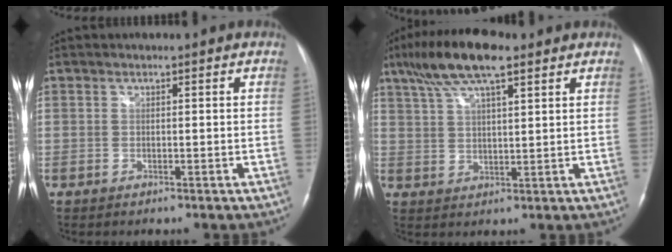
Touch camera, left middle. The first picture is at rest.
{"total": 11.1, "force": [7.3, 2.5, 8.0], "torque": [-0.158, 0.022, 0.130]}